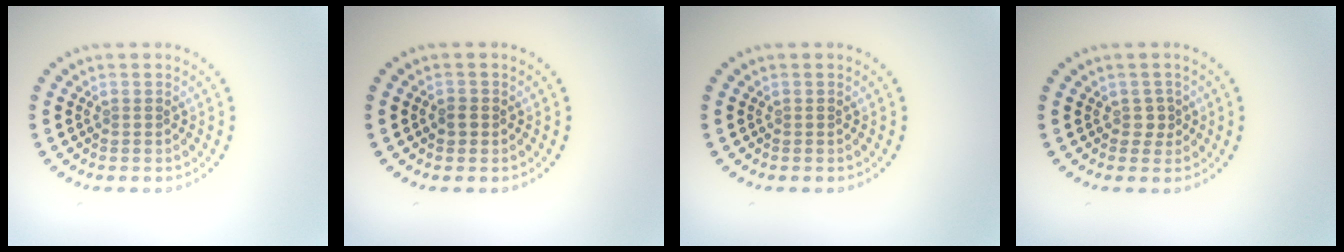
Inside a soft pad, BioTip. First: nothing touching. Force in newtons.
{"total": 1.0, "press": 1.0, "slide": 0.1}
{"total": 0.0}
{"total": 1.1, "press": 0.9, "slide": 0.6}